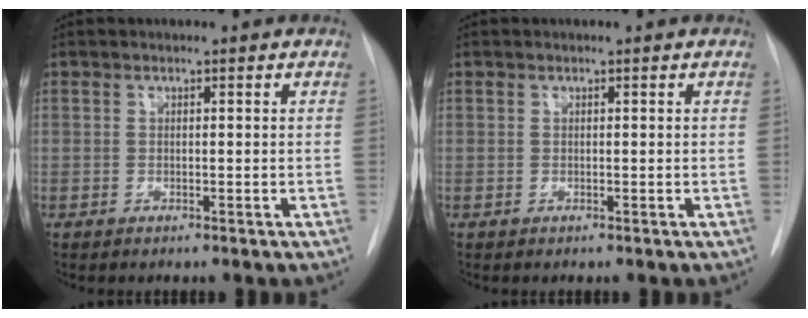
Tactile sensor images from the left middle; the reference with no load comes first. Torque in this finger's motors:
{"motor_torque": [0.32, -0.32, 0.02, -0.03]}